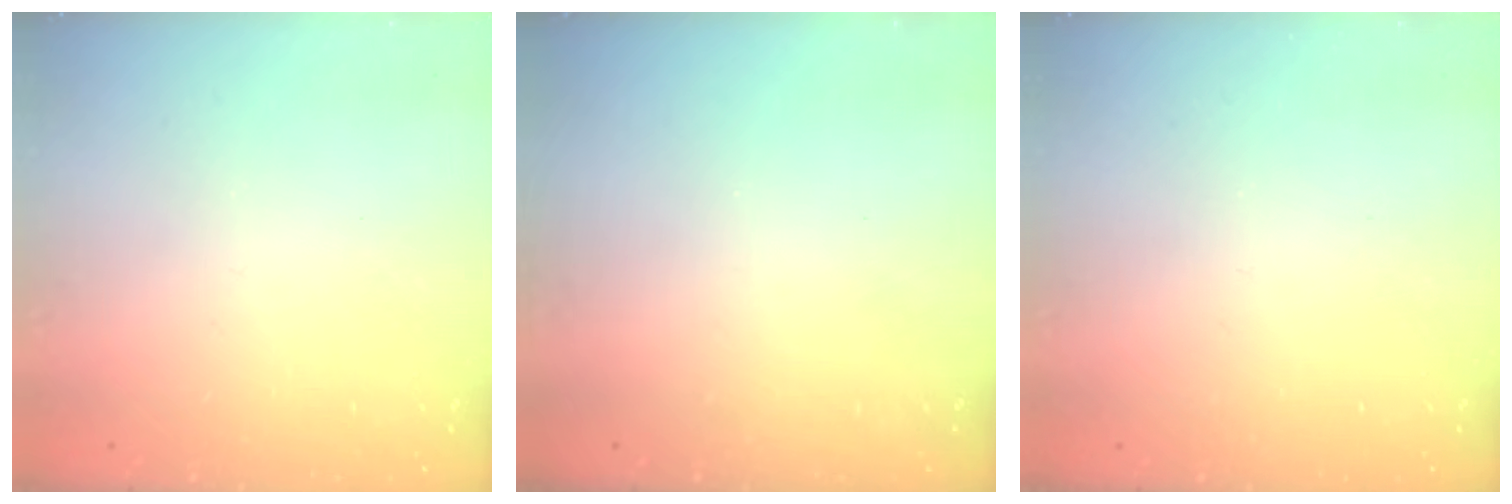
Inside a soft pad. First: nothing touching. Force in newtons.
{"total": 0.0}
{"total": 0.0}